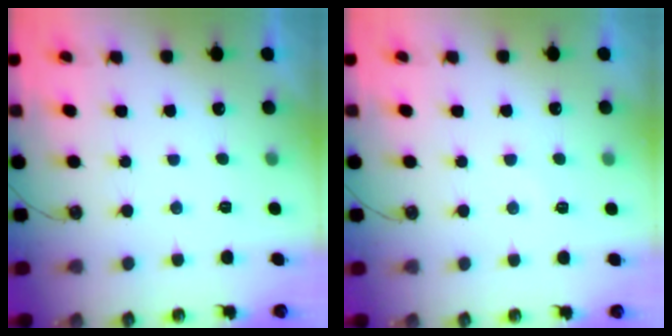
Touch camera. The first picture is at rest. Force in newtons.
{"total": 3.6, "press": 3.6, "slide": 0.4}